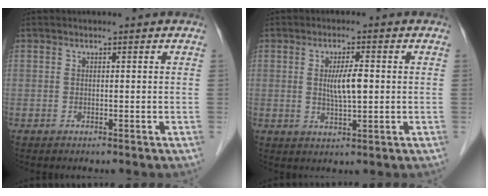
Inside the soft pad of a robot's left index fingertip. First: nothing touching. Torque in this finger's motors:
{"motor_torque": [0.13, 0.06, 0.15, 0.07]}